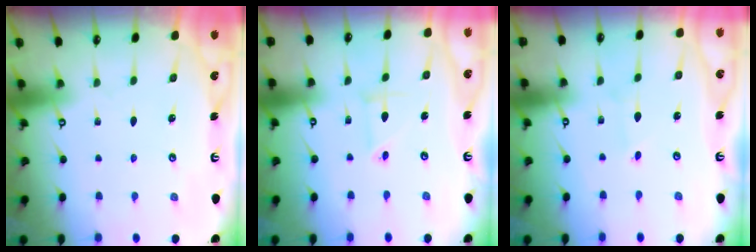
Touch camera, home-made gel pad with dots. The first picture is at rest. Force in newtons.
{"total": 3.4, "press": 3.4, "slide": 0.4}
{"total": 1.6, "press": 1.6, "slide": 0.2}